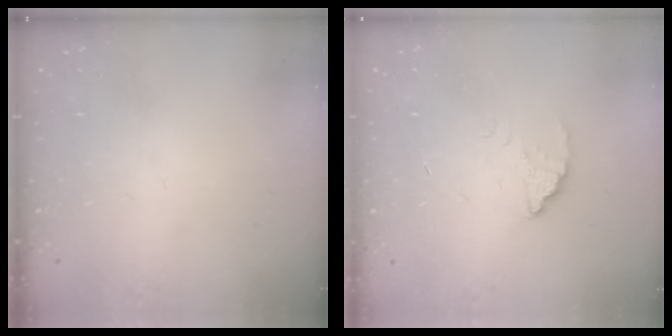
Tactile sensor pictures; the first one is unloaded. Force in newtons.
{"total": 1.8, "press": 1.8, "slide": 0.1}